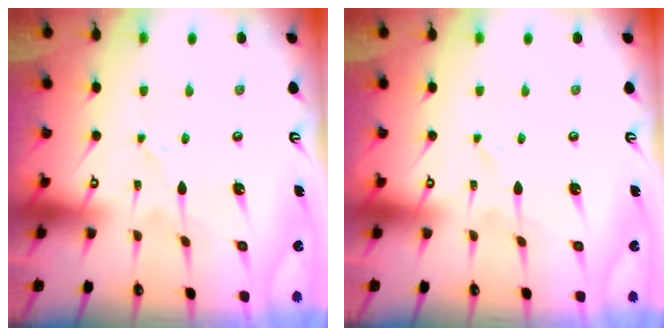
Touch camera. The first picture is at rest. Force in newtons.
{"total": 0.0}